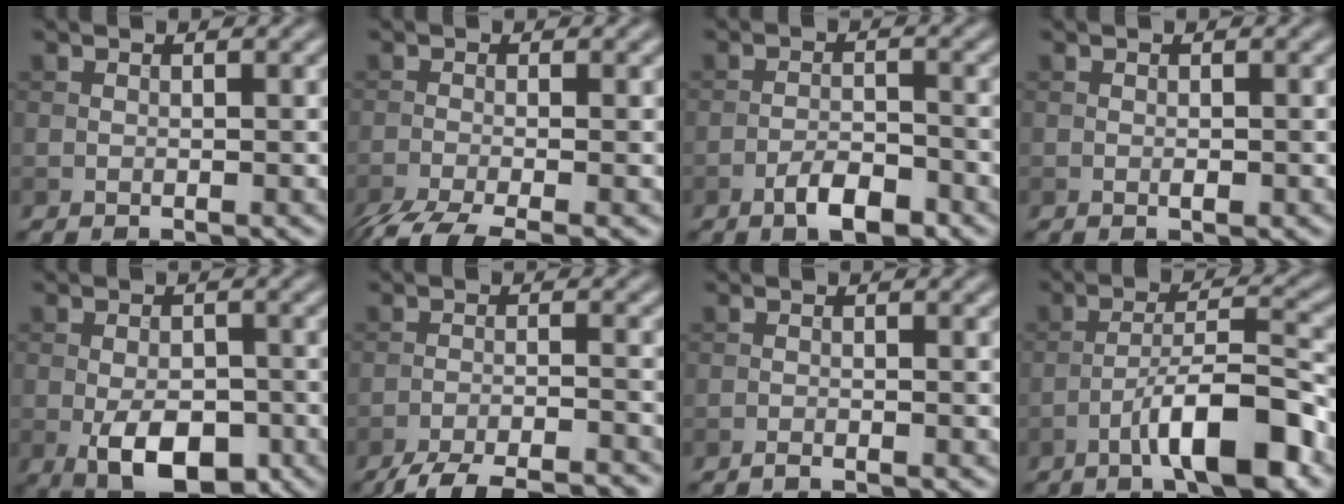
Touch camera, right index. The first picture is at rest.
{"total": 4.8, "force": [-3.4, 1.1, 3.2], "torque": [-0.055, -0.013, -0.071]}
{"total": 3.5, "force": [-2.2, 1.3, 2.4], "torque": [-0.039, 0.006, -0.041]}
{"total": 0.7, "force": [-0.2, 0.3, 0.6], "torque": [-0.011, 0.000, -0.003]}
{"total": 7.1, "force": [-2.7, 4.0, 5.2], "torque": [-0.086, -0.015, -0.043]}
{"total": 8.1, "force": [-7.2, 1.5, 3.3], "torque": [-0.053, -0.011, -0.111]}
{"total": 0.8, "force": [-0.7, 0.1, 0.4], "torque": [-0.005, 0.002, -0.015]}
{"total": 8.1, "force": [-4.5, 1.6, 6.5], "torque": [-0.103, 0.020, -0.075]}